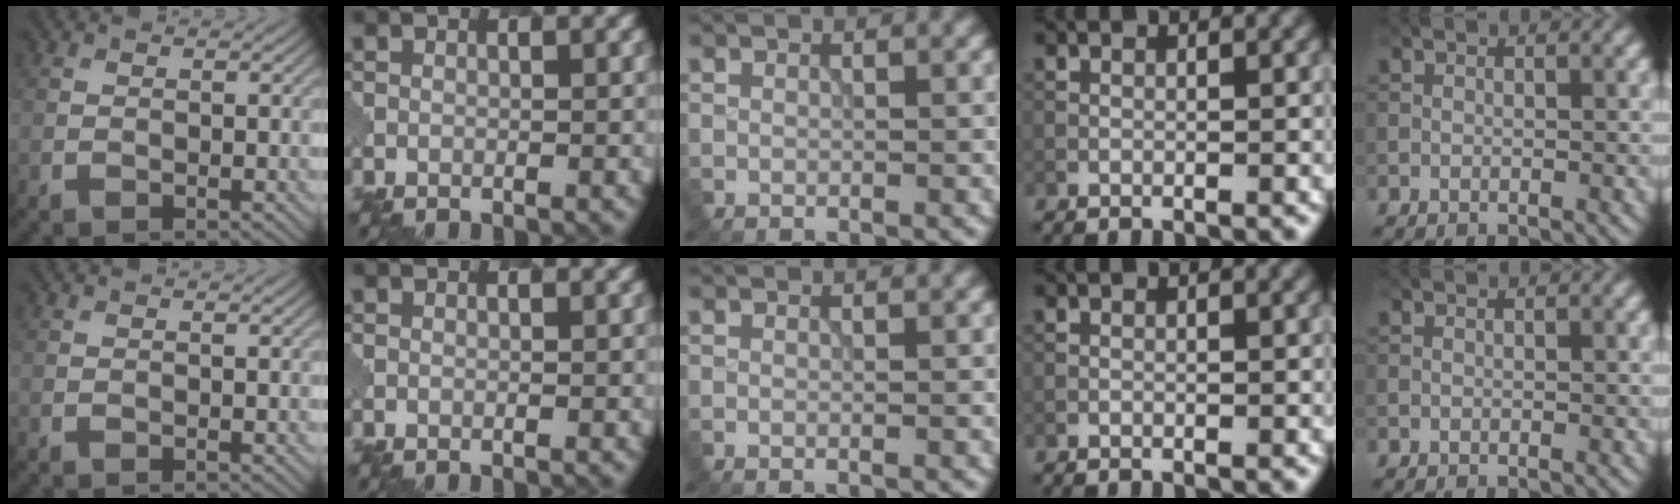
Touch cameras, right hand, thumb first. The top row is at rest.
{}